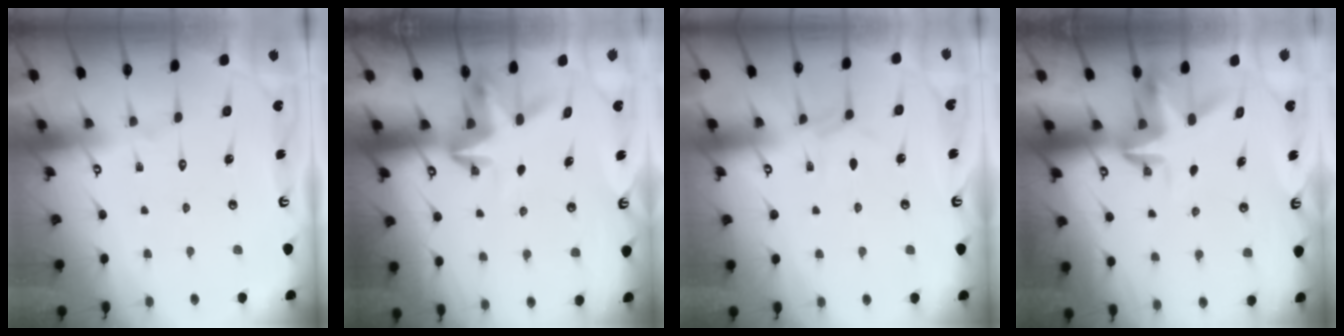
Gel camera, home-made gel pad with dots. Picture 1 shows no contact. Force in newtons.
{"total": 3.8, "press": 3.8, "slide": 0.3}
{"total": 3.6, "press": 3.6, "slide": 0.4}
{"total": 3.2, "press": 3.1, "slide": 0.4}